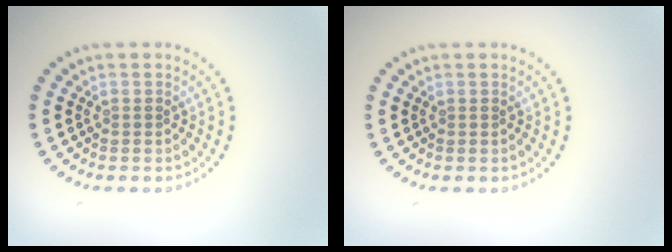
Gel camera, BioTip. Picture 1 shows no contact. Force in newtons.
{"total": 0.0}